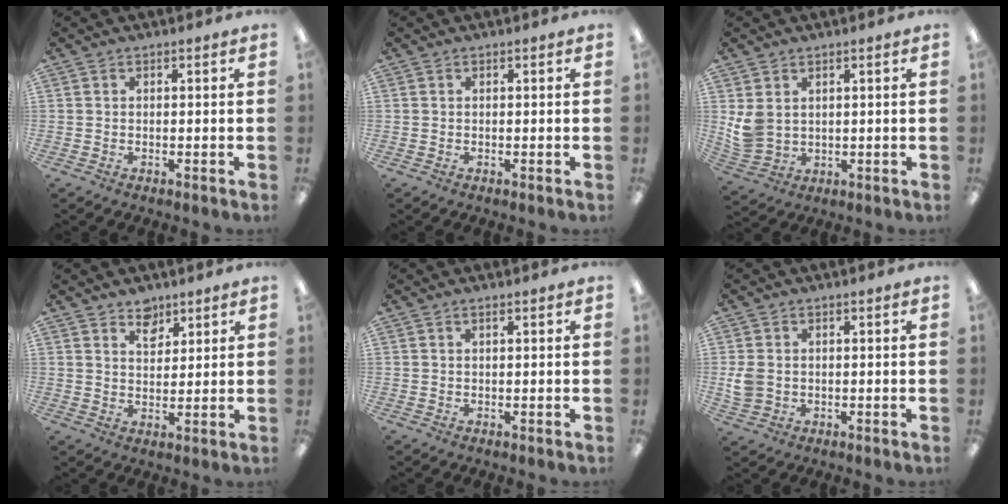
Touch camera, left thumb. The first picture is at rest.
{"total": 0.0}
{"total": 5.7, "force": [2.3, 4.3, 2.9], "torque": [-0.066, -0.002, 0.049]}
{"total": 5.2, "force": [4.0, 2.9, 1.4], "torque": [-0.008, -0.023, 0.070]}
{"total": 0.7, "force": [0.5, 0.1, 0.5], "torque": [-0.010, 0.002, 0.008]}
{"total": 4.2, "force": [0.4, 3.5, 2.2], "torque": [-0.048, 0.005, 0.009]}